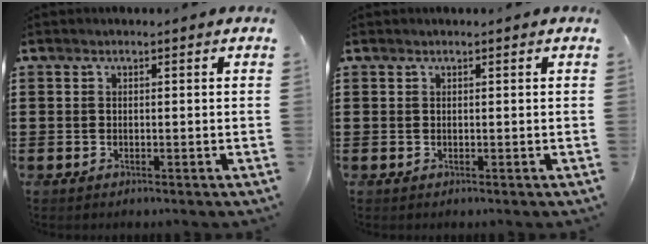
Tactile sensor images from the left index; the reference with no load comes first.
{"total": 0.0}